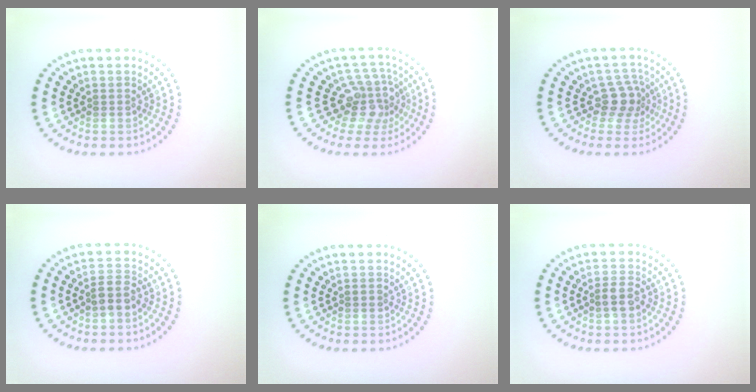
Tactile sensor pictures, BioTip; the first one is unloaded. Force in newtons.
{"total": 3.9, "press": 2.9, "slide": 2.6}
{"total": 2.8, "press": 2.1, "slide": 1.8}
{"total": 2.2, "press": 1.9, "slide": 1.1}
{"total": 0.8, "press": 0.8, "slide": 0.1}
{"total": 2.1, "press": 2.0, "slide": 0.7}